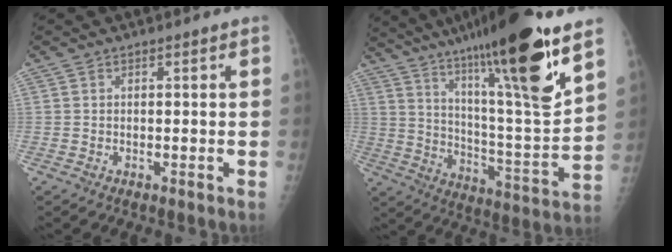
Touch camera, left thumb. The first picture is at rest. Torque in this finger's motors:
{"motor_torque": [2.87, 2.08, 1.91, -0.86, 0.61]}